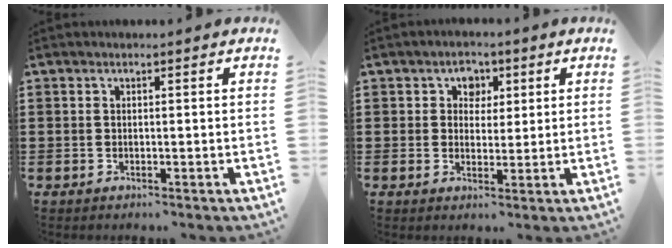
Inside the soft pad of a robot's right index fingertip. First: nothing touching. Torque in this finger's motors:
{"motor_torque": [0.11, -0.04, 0.01, 0.03]}